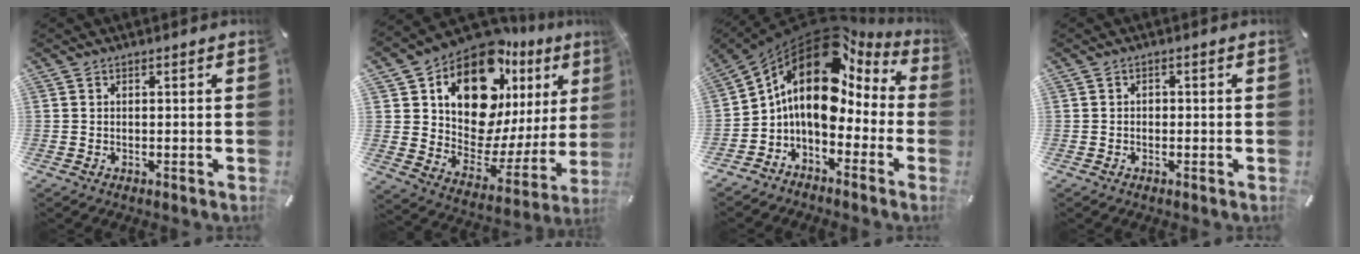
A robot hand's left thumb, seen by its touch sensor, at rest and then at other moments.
{"total": 18.1, "force": [12.0, 9.4, 9.7], "torque": [-0.158, -0.106, 0.207]}
{"total": 15.8, "force": [5.1, 10.2, 10.9], "torque": [-0.208, -0.035, 0.078]}
{"total": 1.0, "force": [-0.3, 0.9, 0.3], "torque": [-0.006, 0.003, -0.008]}